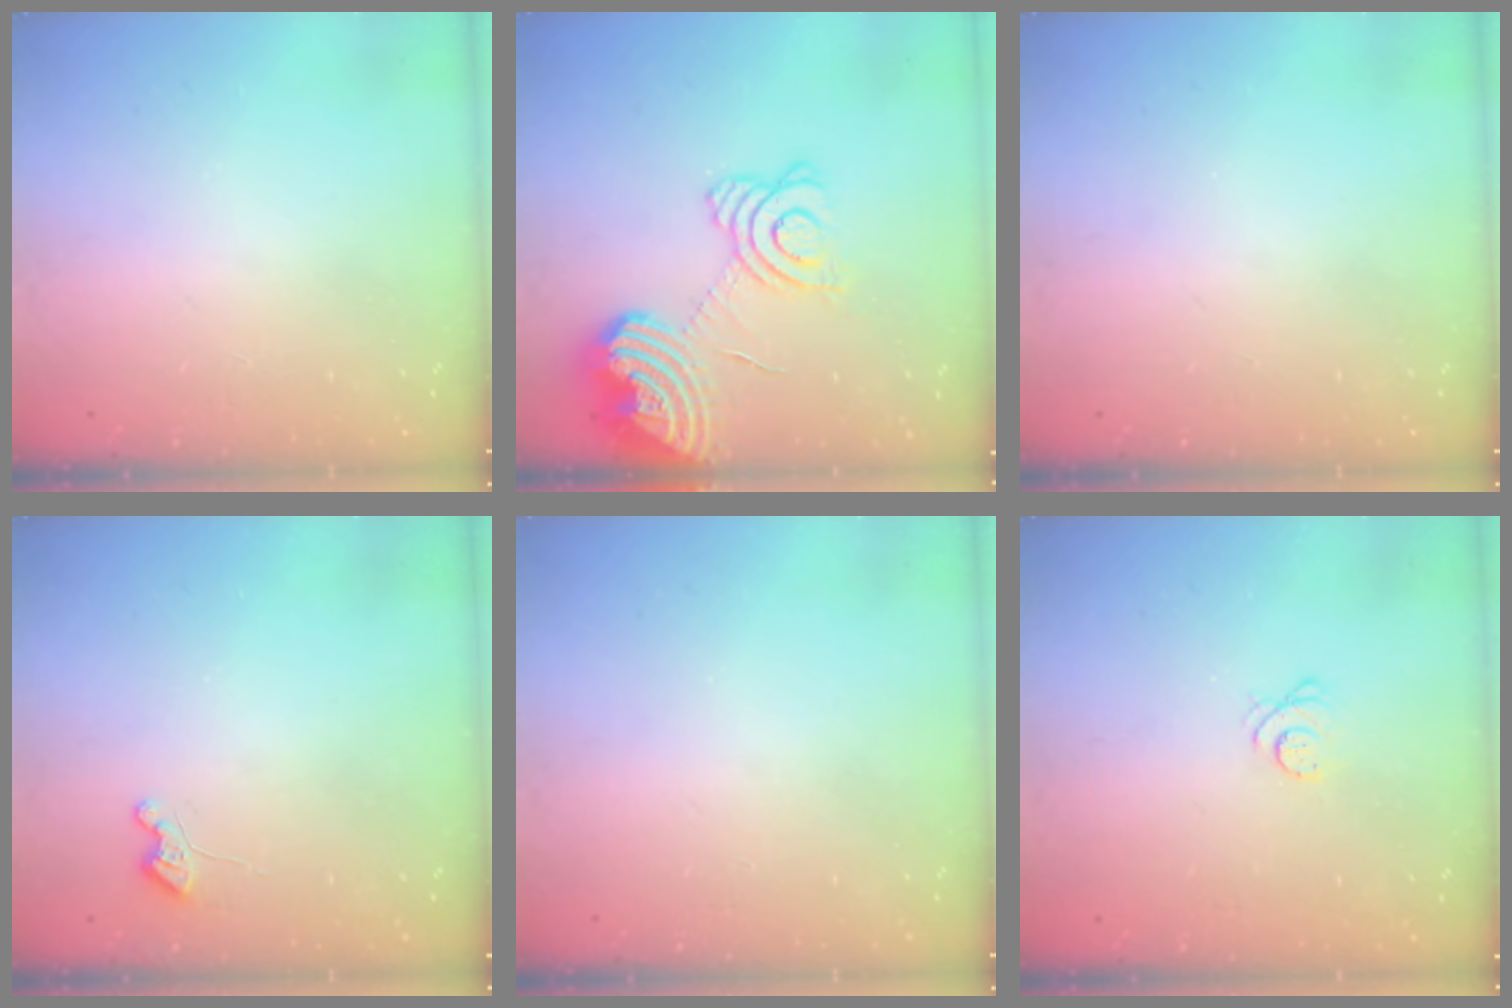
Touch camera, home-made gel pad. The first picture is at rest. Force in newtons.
{"total": 18.4, "press": 18.2, "slide": 2.6}
{"total": 0.0}
{"total": 4.2, "press": 4.2, "slide": 0.4}
{"total": 0.0}
{"total": 2.7, "press": 2.7, "slide": 0.4}